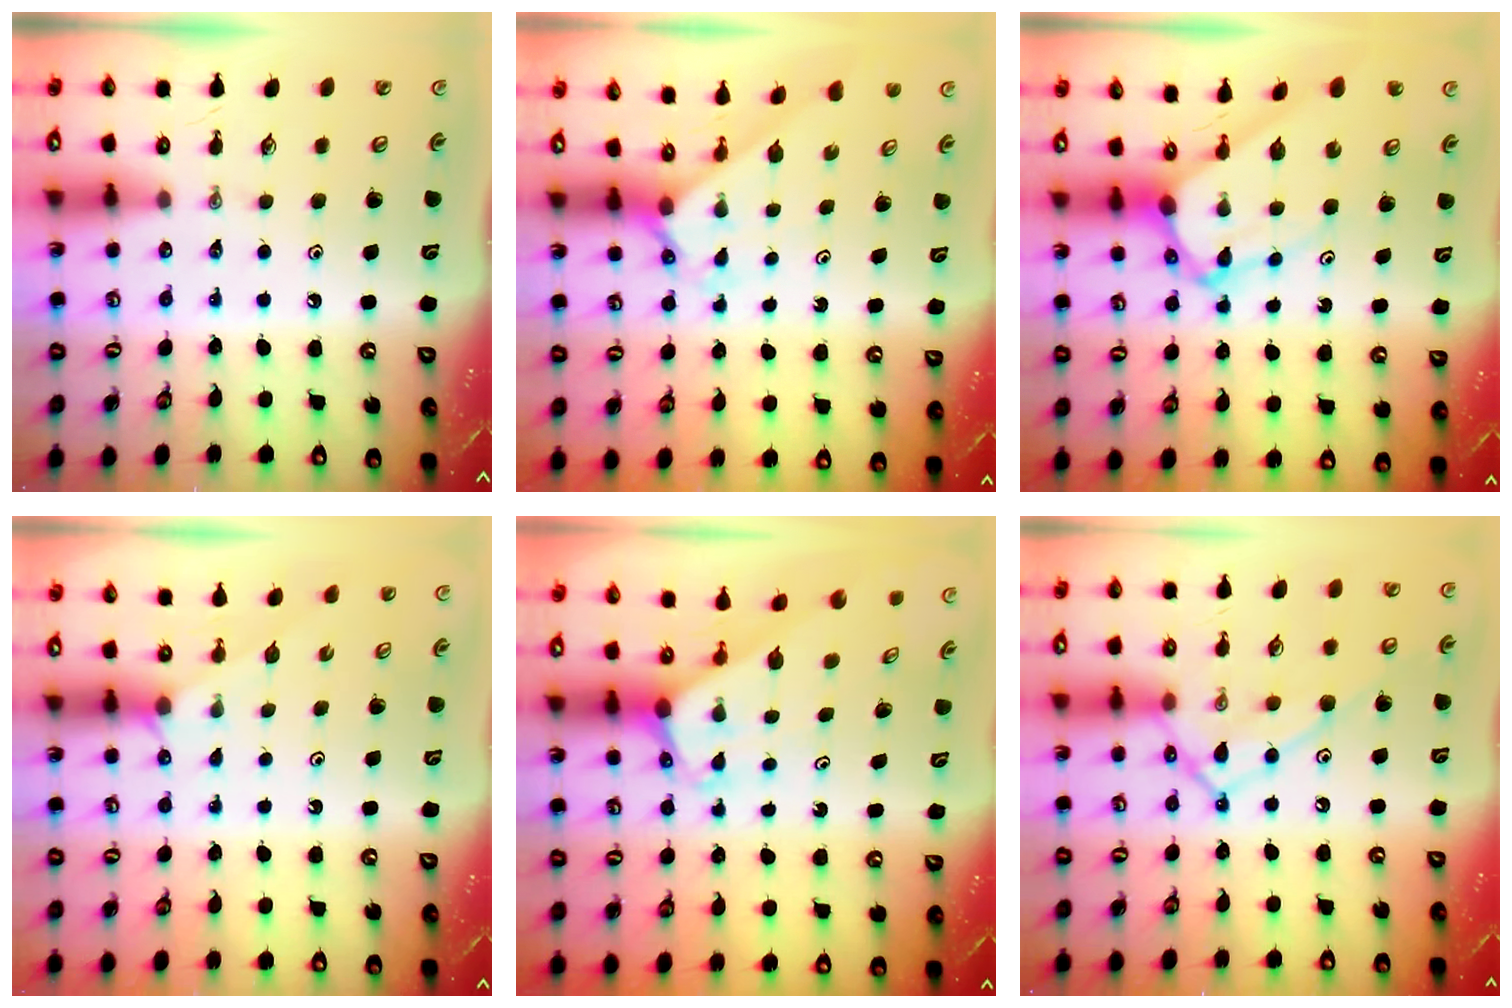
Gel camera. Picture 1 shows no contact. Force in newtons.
{"total": 1.9, "press": 1.9, "slide": 0.2}
{"total": 7.3, "press": 7.3, "slide": 0.7}
{"total": 1.3, "press": 1.3, "slide": 0.3}
{"total": 2.0, "press": 2.0, "slide": 0.1}
{"total": 12.1, "press": 12.1, "slide": 0.9}